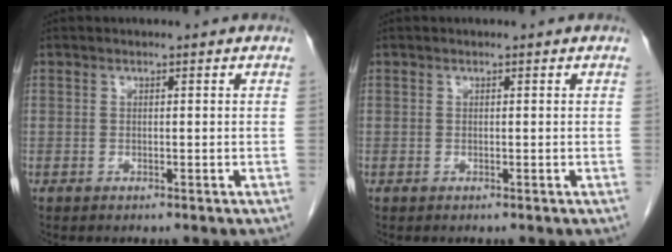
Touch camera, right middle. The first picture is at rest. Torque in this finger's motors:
{"motor_torque": [0.00, 0.00, 0.01, -0.01]}